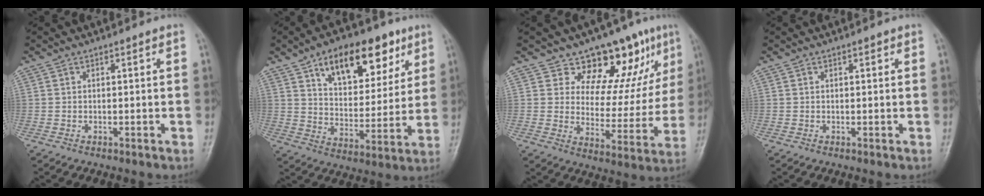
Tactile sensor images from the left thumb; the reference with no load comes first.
{"total": 18.2, "force": [9.7, 9.6, 11.9], "torque": [-0.125, -0.033, 0.156]}
{"total": 14.8, "force": [9.6, 7.6, 8.3], "torque": [-0.048, -0.060, 0.144]}
{"total": 0.7, "force": [0.4, 0.4, 0.5], "torque": [-0.003, 0.000, 0.005]}